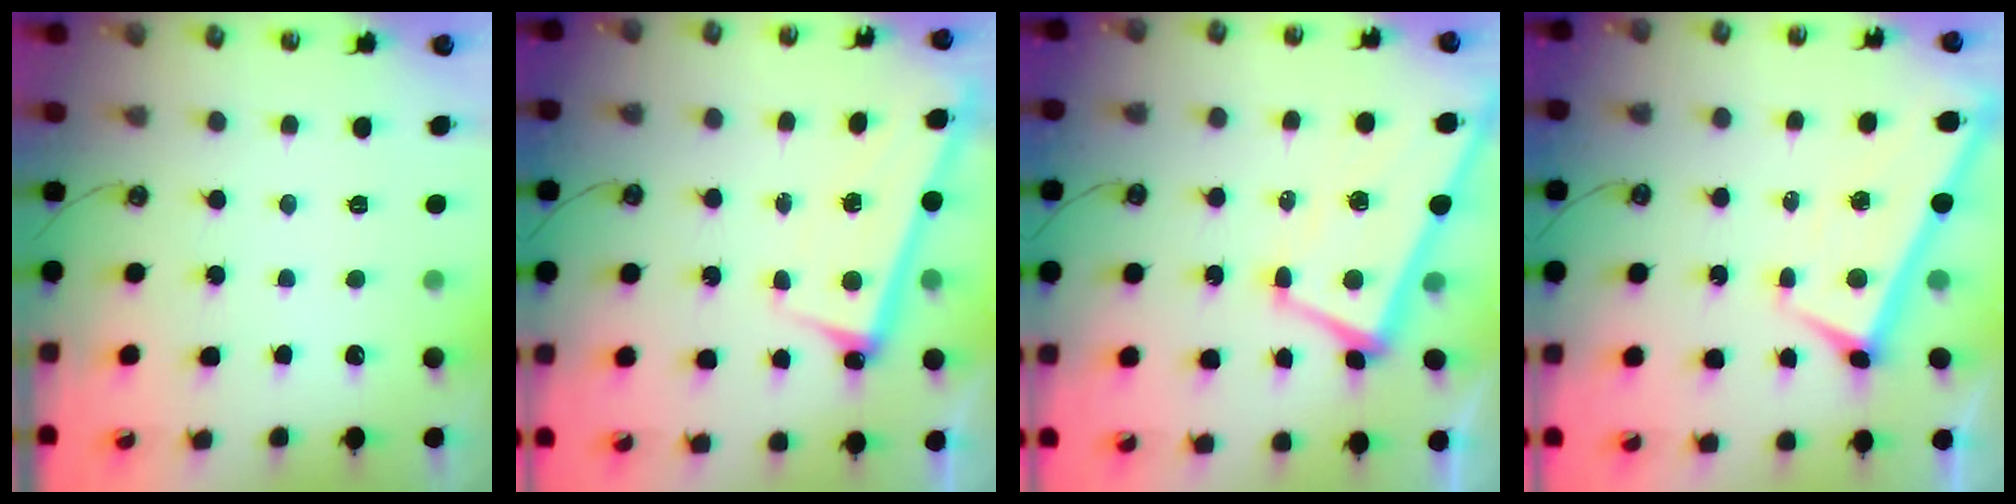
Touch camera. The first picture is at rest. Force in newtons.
{"total": 2.6, "press": 2.4, "slide": 0.9}
{"total": 1.0, "press": 0.6, "slide": 0.8}
{"total": 2.3, "press": 2.2, "slide": 0.2}